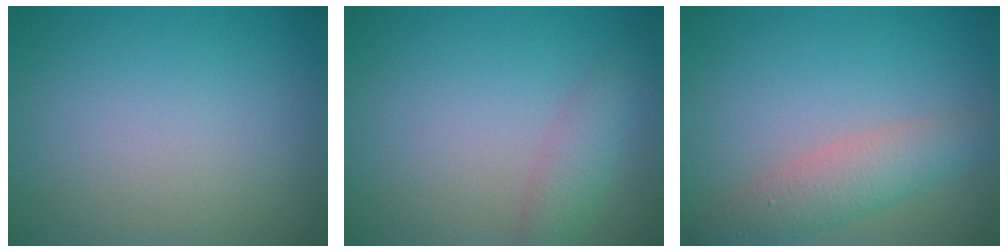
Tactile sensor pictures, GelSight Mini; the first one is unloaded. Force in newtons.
{"total": 2.5, "press": 2.5, "slide": 0.1}
{"total": 3.7, "press": 3.7, "slide": 0.2}